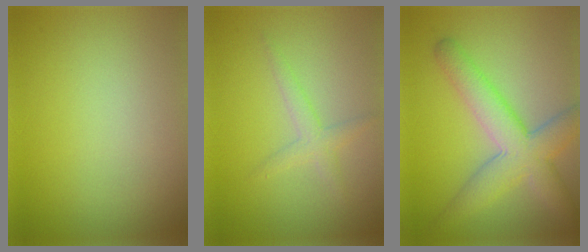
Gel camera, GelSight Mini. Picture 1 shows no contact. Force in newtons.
{"total": 1.8, "press": 1.8, "slide": 0.0}
{"total": 6.4, "press": 6.4, "slide": 0.5}